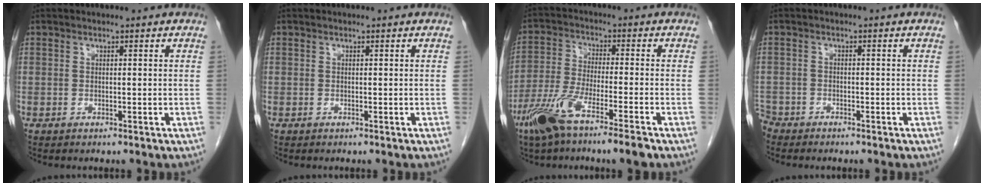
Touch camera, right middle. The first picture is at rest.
{"total": 0.0}
{"total": 10.1, "force": [-6.5, 0.6, 7.7], "torque": [-0.159, -0.020, -0.124]}
{"total": 3.0, "force": [-2.8, 1.2, 0.1], "torque": [-0.006, -0.003, -0.055]}